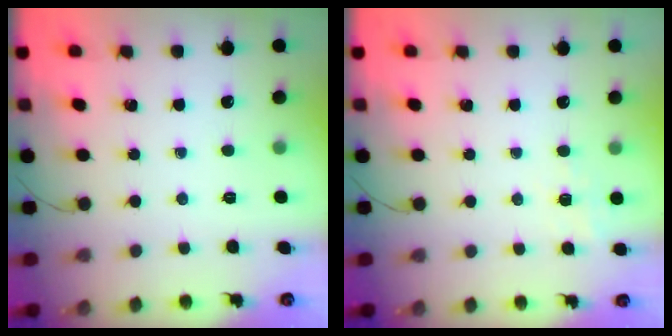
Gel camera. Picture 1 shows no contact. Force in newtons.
{"total": 4.4, "press": 4.1, "slide": 1.6}